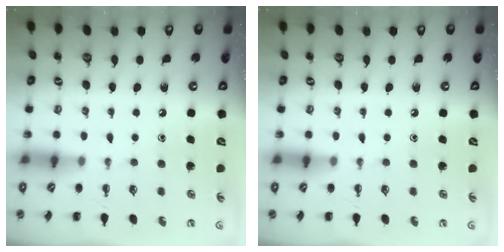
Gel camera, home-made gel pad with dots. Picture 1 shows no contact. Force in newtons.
{"total": 0.0}